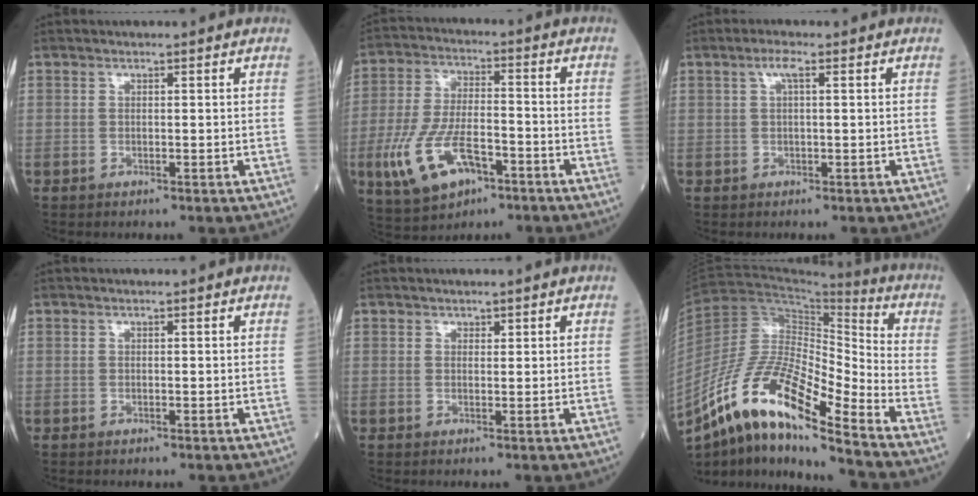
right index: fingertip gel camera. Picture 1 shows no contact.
{"total": 12.4, "force": [-5.4, 5.3, 9.9], "torque": [-0.214, -0.003, -0.092]}
{"total": 2.1, "force": [0.9, 0.4, 1.9], "torque": [-0.041, 0.009, 0.015]}
{"total": 0.0}
{"total": 0.7, "force": [0.5, 0.4, 0.1], "torque": [0.002, -0.003, 0.006]}
{"total": 17.6, "force": [-11.7, 2.3, 13.0], "torque": [-0.249, 0.001, -0.208]}